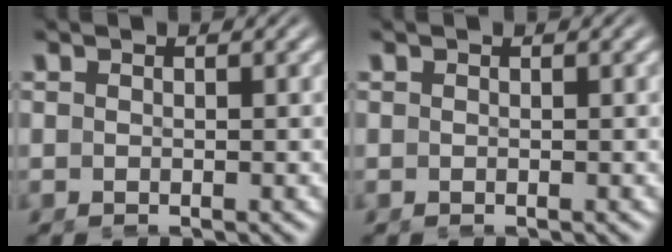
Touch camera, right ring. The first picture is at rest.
{"total": 0.0}